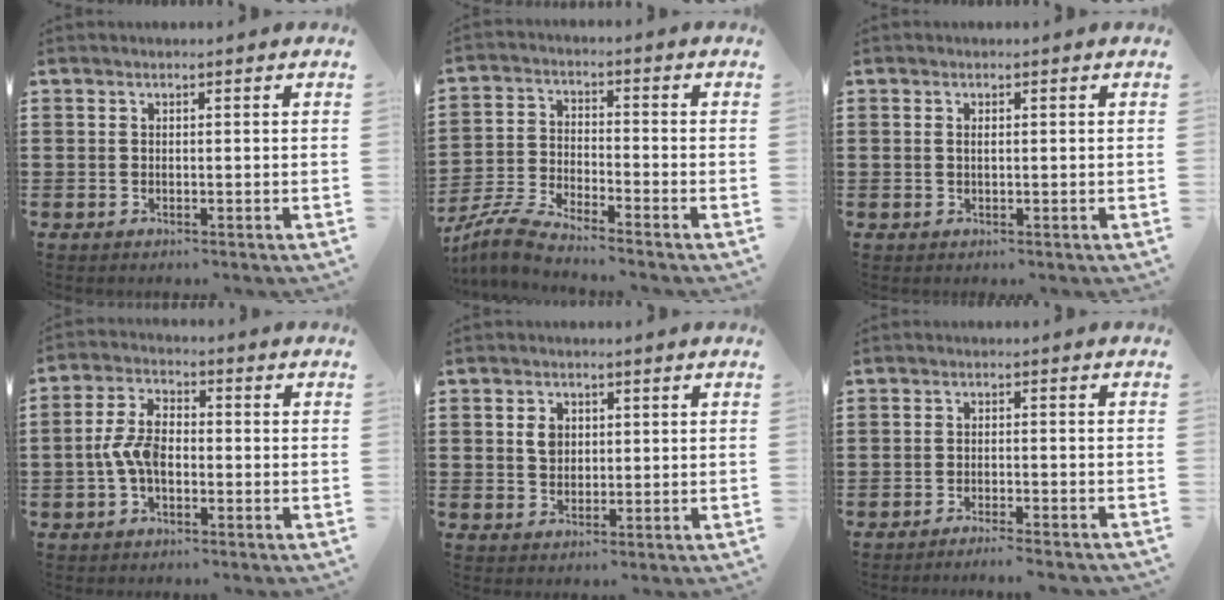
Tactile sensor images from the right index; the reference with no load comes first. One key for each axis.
{"total": 5.7, "fx": -5.5, "fy": -0.2, "fz": 1.5, "tx": -0.050, "ty": -0.011, "tz": -0.113}
{"total": 0.8, "fx": 0.1, "fy": 0.3, "fz": 0.7, "tx": -0.016, "ty": 0.001, "tz": 0.002}
{"total": 5.6, "fx": -1.5, "fy": 3.1, "fz": 4.5, "tx": -0.112, "ty": -0.002, "tz": -0.034}
{"total": 2.7, "fx": 0.7, "fy": 2.1, "fz": 1.5, "tx": -0.037, "ty": 0.009, "tz": 0.012}
{"total": 2.1, "fx": -2.0, "fy": -0.4, "fz": 0.4, "tx": -0.008, "ty": 0.002, "tz": -0.040}